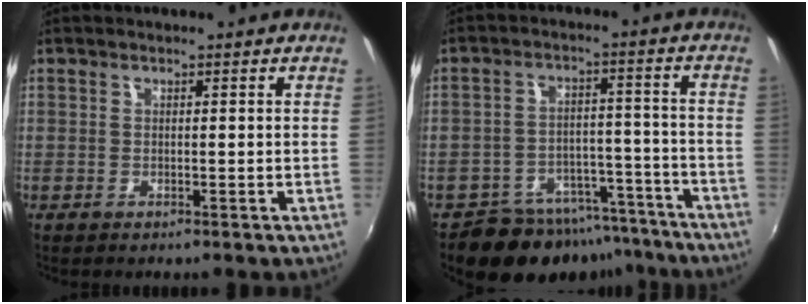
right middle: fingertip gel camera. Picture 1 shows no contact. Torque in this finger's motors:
{"motor_torque": [0.92, -1.20, 0.09, 0.05]}